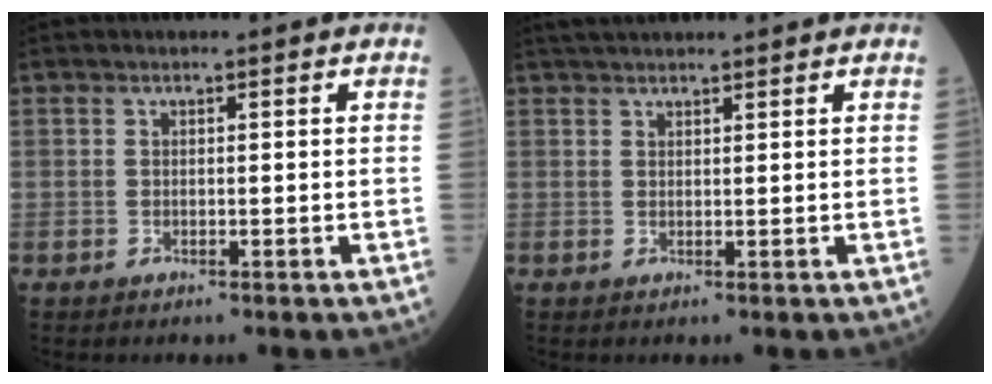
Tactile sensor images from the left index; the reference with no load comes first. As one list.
[{"total": 4.8, "force": [4.4, 0.7, 2.0], "torque": [-0.027, 0.038, 0.072]}]